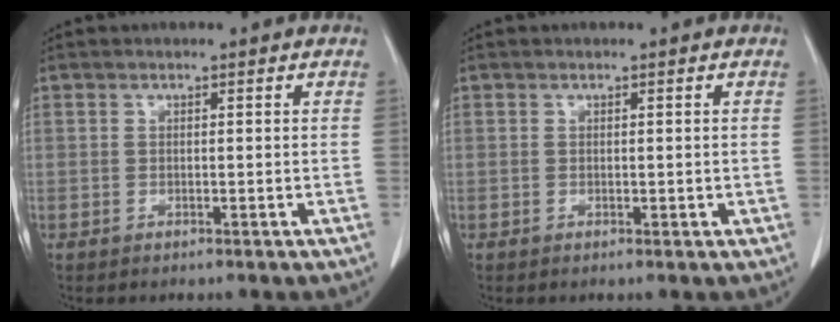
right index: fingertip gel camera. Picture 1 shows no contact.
{"total": 0.6, "force": [0.0, 0.4, 0.5], "torque": [-0.003, 0.000, 0.003]}